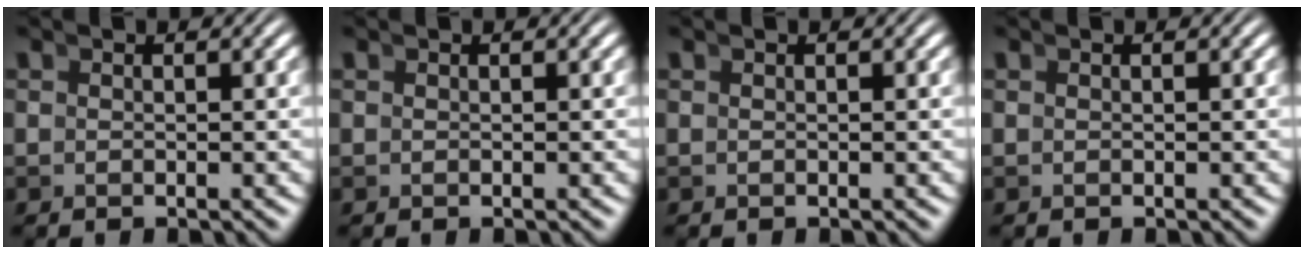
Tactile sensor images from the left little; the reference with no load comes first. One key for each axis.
{"total": 0.0}
{"total": 0.0}
{"total": 0.0}